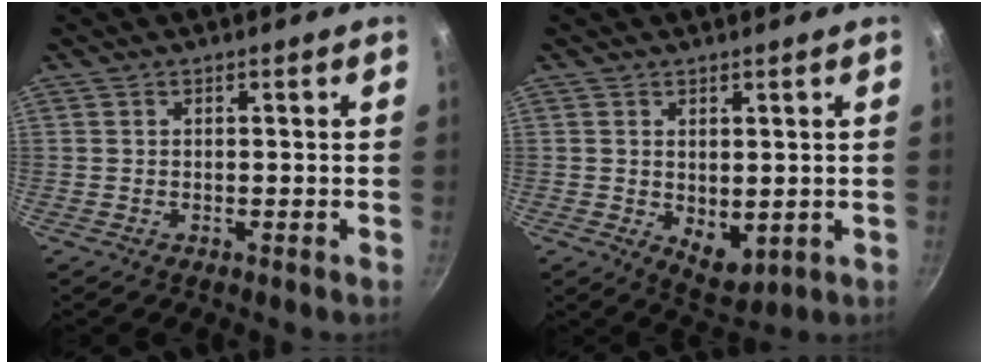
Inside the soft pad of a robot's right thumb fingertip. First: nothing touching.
{"total": 5.7, "force": [0.5, 3.6, 4.4], "torque": [-0.048, -0.019, 0.020]}